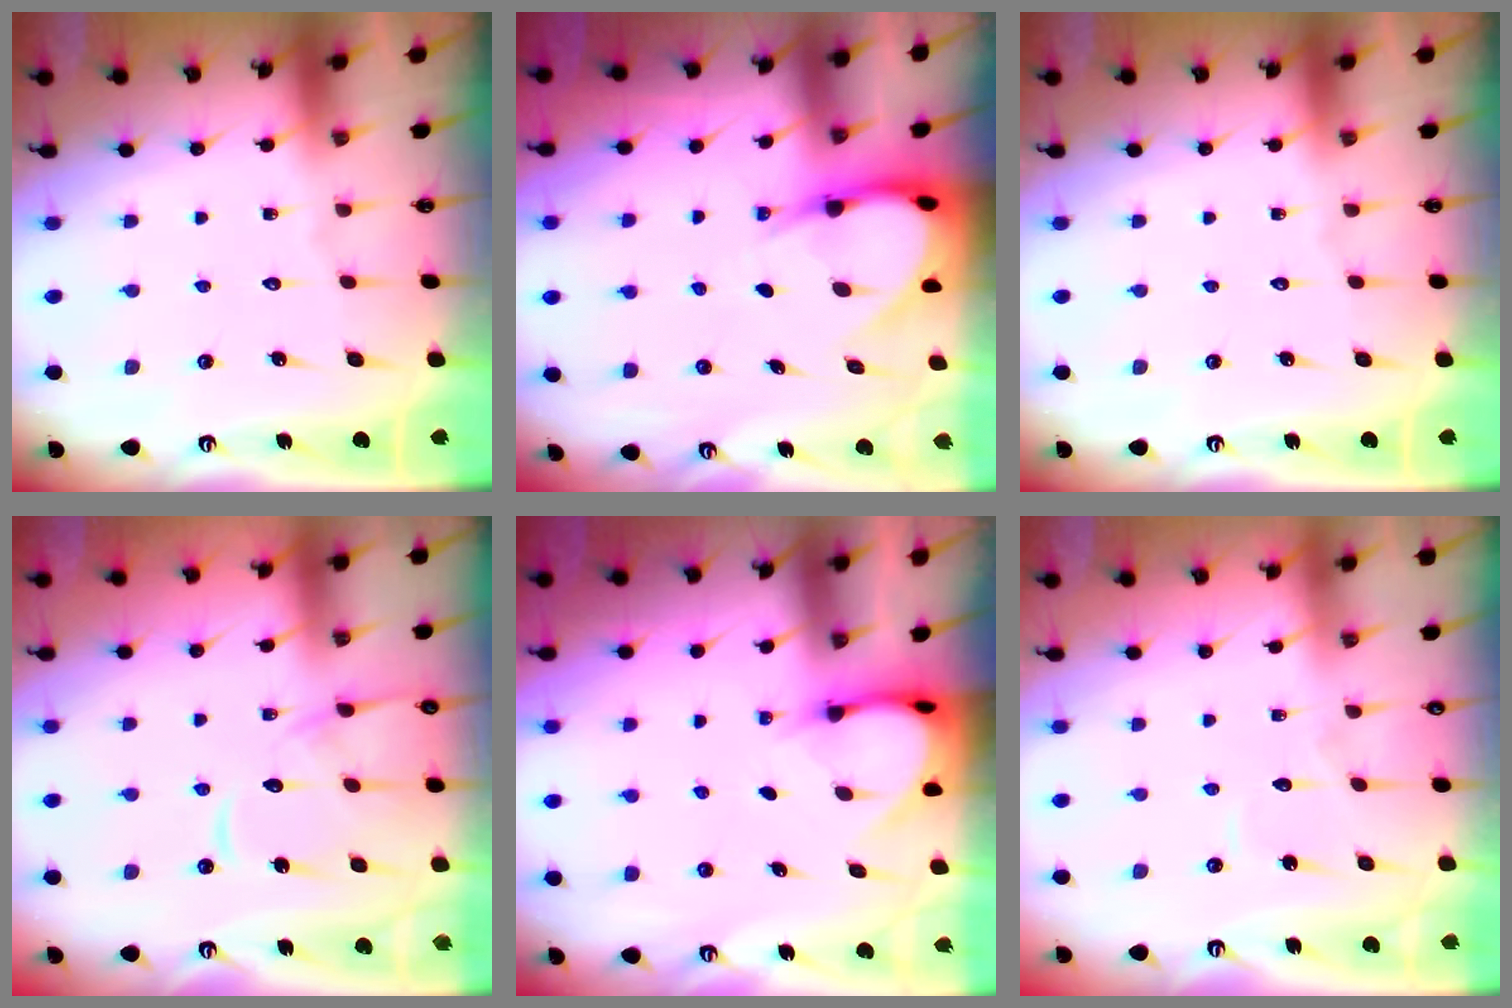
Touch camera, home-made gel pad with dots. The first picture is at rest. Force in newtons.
{"total": 6.3, "press": 6.3, "slide": 0.5}
{"total": 0.0}
{"total": 12.7, "press": 12.7, "slide": 1.2}
{"total": 4.0, "press": 4.0, "slide": 0.4}
{"total": 2.8, "press": 2.8, "slide": 0.3}